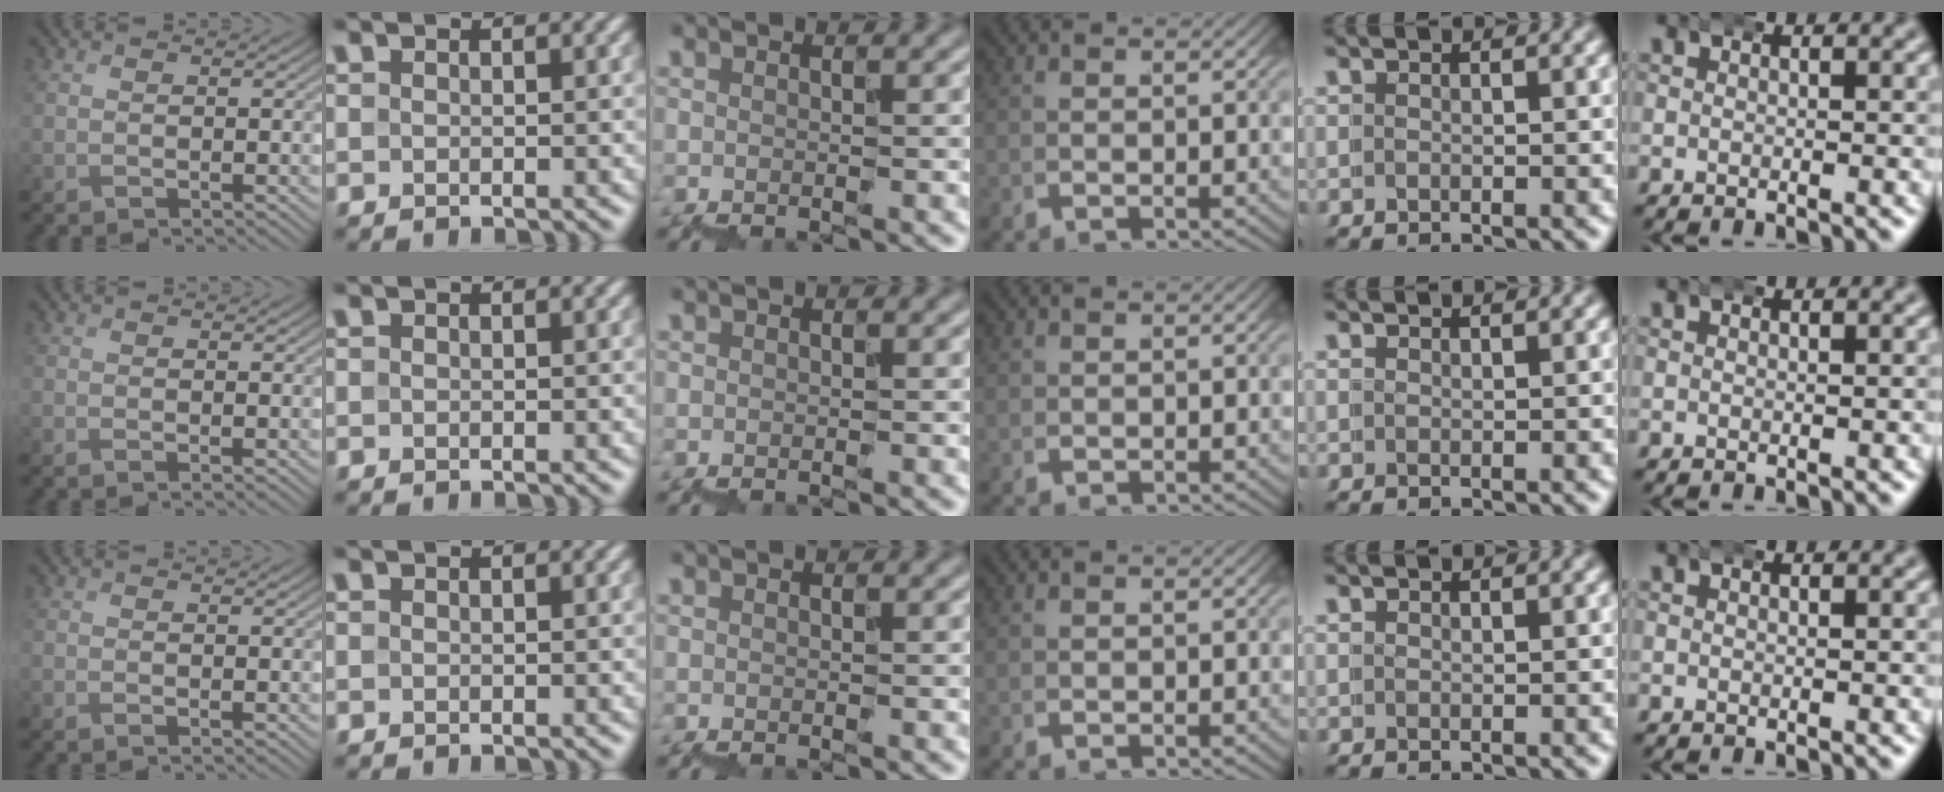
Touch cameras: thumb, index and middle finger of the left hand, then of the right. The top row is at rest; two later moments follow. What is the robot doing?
{"motion": "wrap", "object": "belt"}